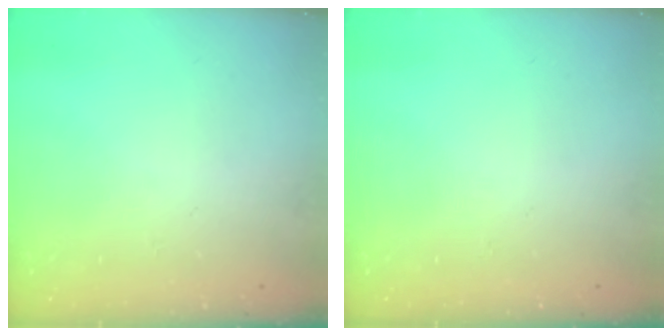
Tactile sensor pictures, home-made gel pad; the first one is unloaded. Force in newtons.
{"total": 0.0}